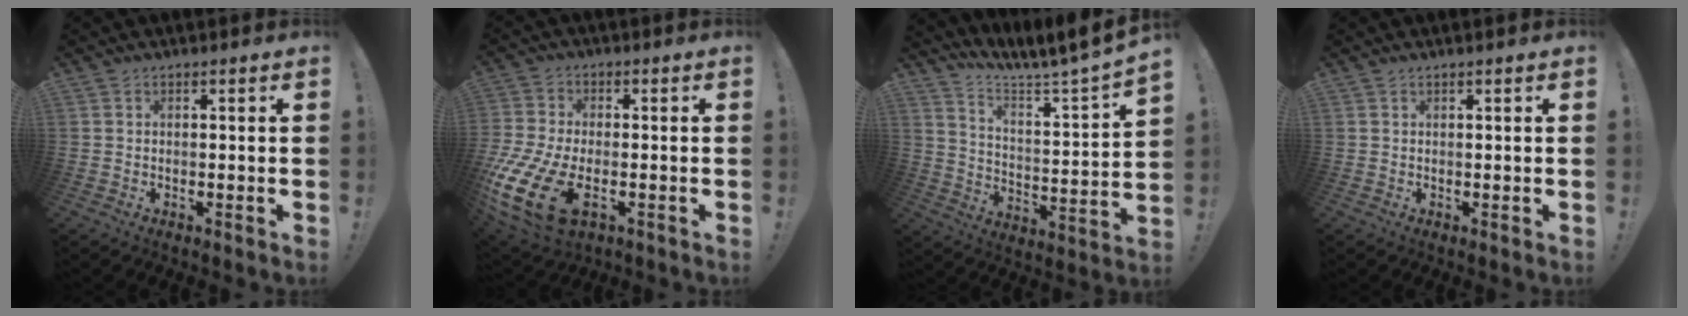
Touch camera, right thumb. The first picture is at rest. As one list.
[{"total": 17.2, "force": [-5.5, 9.9, 13.0], "torque": [-0.276, 0.016, -0.089]}, {"total": 6.6, "force": [5.5, -0.8, 3.6], "torque": [-0.058, -0.076, 0.077]}, {"total": 0.6, "force": [0.5, -0.1, 0.3], "torque": [0.001, -0.002, 0.006]}]